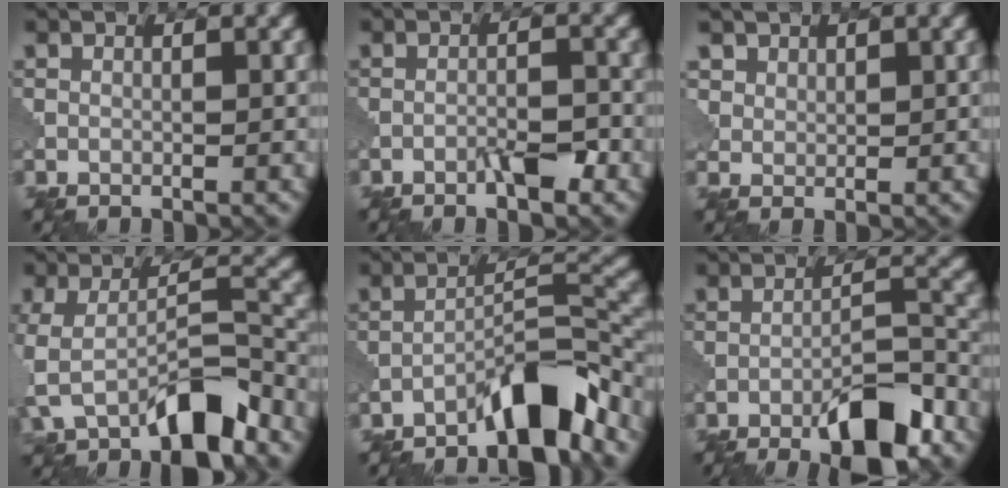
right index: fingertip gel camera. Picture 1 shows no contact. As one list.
[{"total": 2.5, "force": [-1.5, 0.5, 1.9], "torque": [-0.034, 0.005, -0.028]}, {"total": 2.7, "force": [1.8, 1.9, 0.7], "torque": [-0.026, -0.011, 0.049]}, {"total": 7.8, "force": [-3.9, 3.0, 6.1], "torque": [-0.117, -0.004, -0.073]}, {"total": 6.8, "force": [-5.2, 1.1, 4.1], "torque": [-0.057, 0.016, -0.090]}, {"total": 8.4, "force": [-5.7, 2.1, 5.9], "torque": [-0.088, 0.006, -0.091]}]